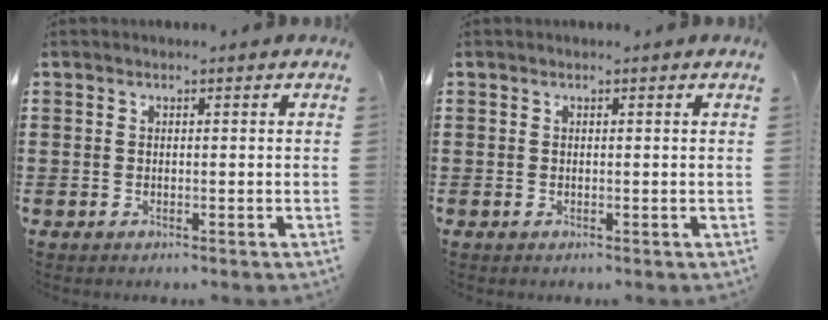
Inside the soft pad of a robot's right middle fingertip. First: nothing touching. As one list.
[{"total": 0.0}]